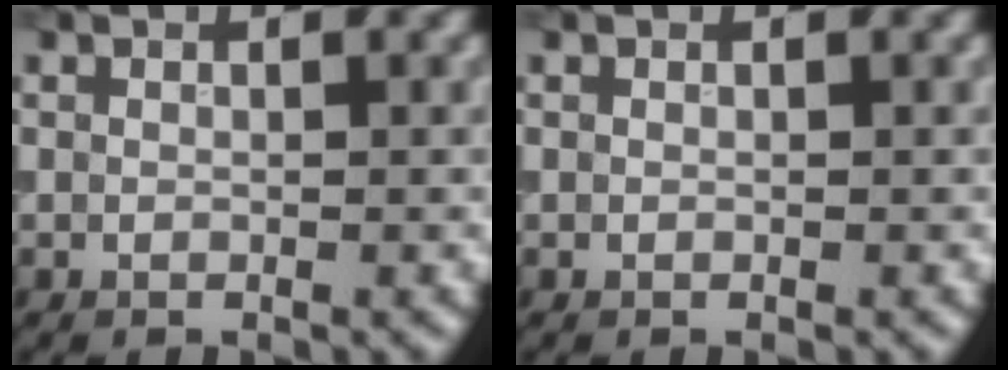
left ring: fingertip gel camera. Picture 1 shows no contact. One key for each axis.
{"total": 0.0}